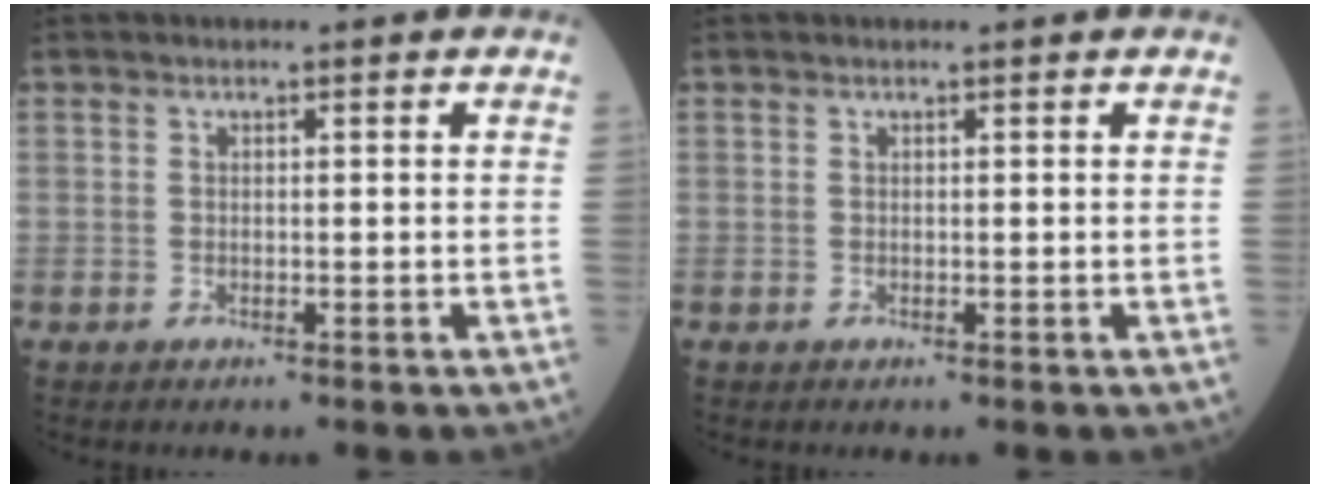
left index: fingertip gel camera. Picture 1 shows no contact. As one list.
[{"total": 0.0}]